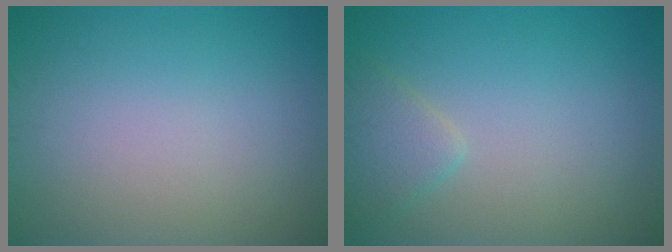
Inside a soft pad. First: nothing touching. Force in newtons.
{"total": 2.1, "press": 2.1, "slide": 0.1}